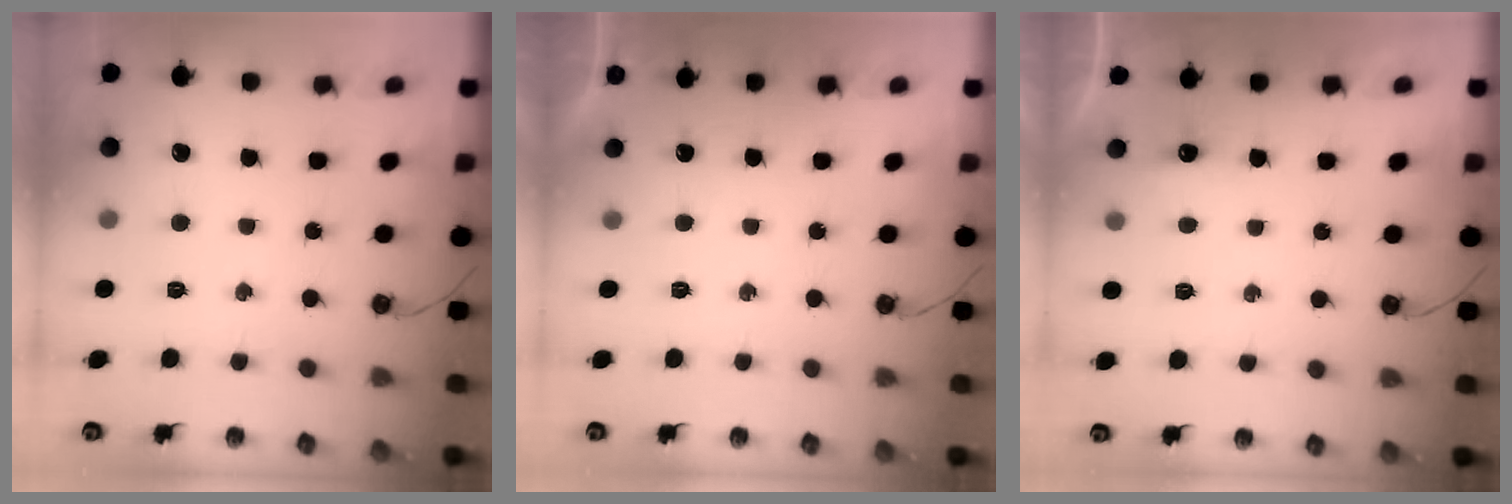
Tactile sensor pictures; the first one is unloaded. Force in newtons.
{"total": 0.0}
{"total": 3.2, "press": 3.2, "slide": 0.5}